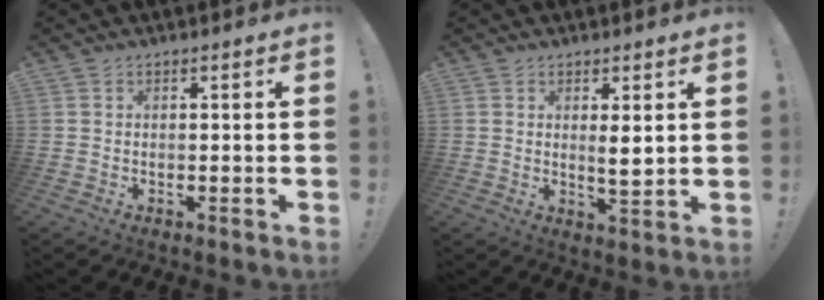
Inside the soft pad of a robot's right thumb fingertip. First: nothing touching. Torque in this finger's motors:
{"motor_torque": [-0.17, 0.22, 0.26, 0.02, 0.06]}